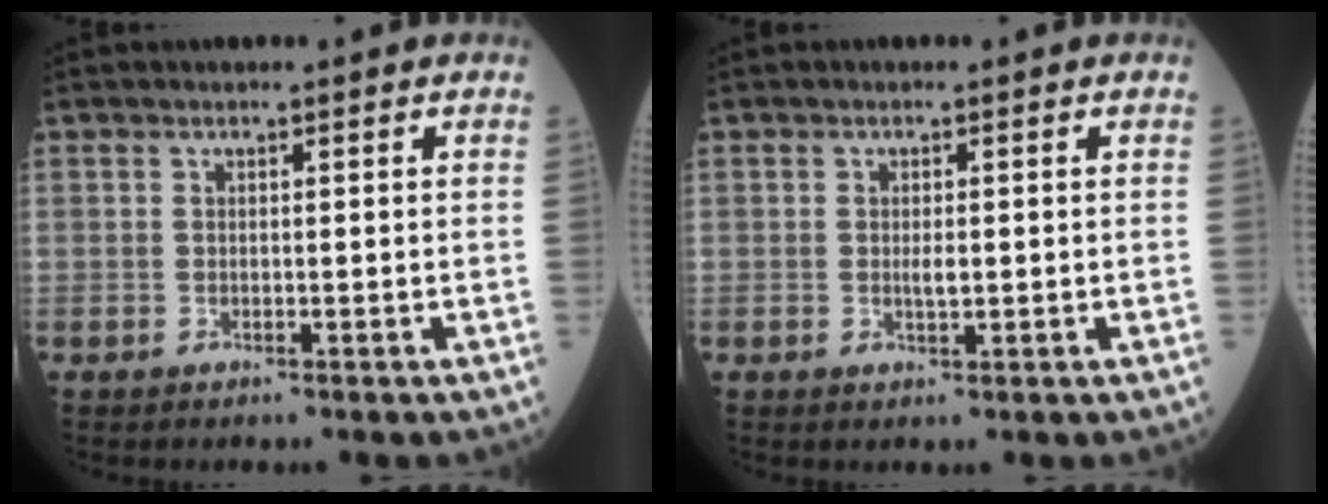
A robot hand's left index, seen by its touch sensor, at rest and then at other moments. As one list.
[{"total": 1.1, "force": [0.0, 0.4, 1.1], "torque": [-0.020, -0.006, 0.001]}]